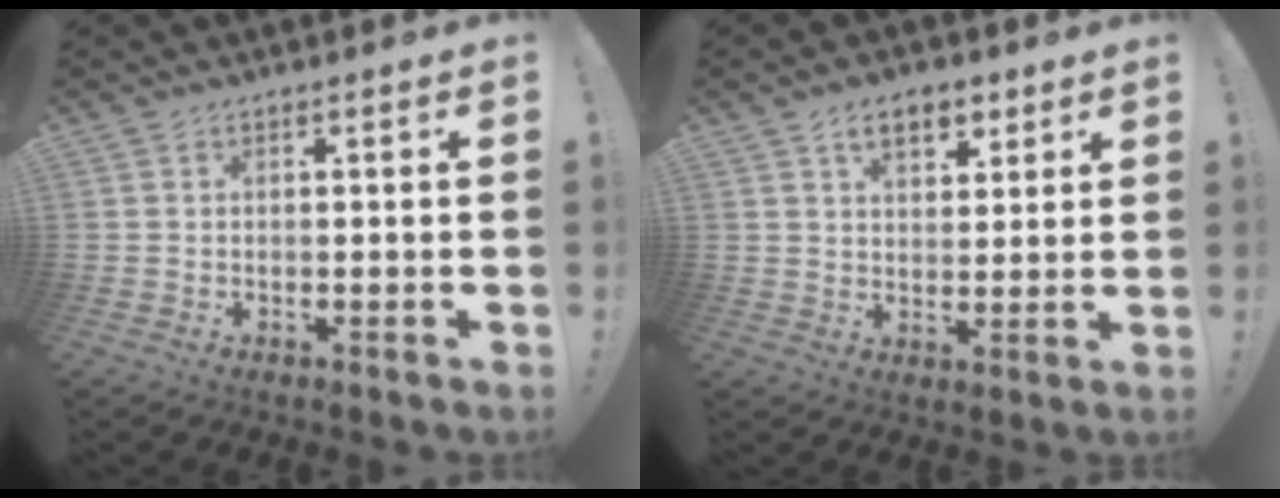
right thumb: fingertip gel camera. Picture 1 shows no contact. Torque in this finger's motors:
{"motor_torque": [0.57, 1.36, 0.19, -0.07, 0.00]}